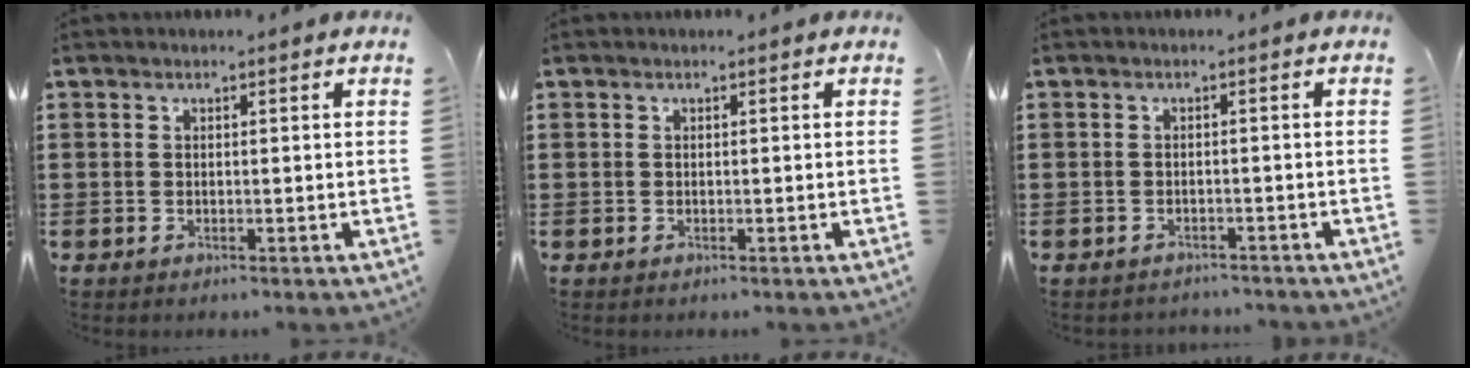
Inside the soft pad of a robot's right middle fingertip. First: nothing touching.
{"total": 0.0}
{"total": 1.1, "force": [-1.1, 0.1, 0.1], "torque": [-0.007, -0.002, -0.023]}